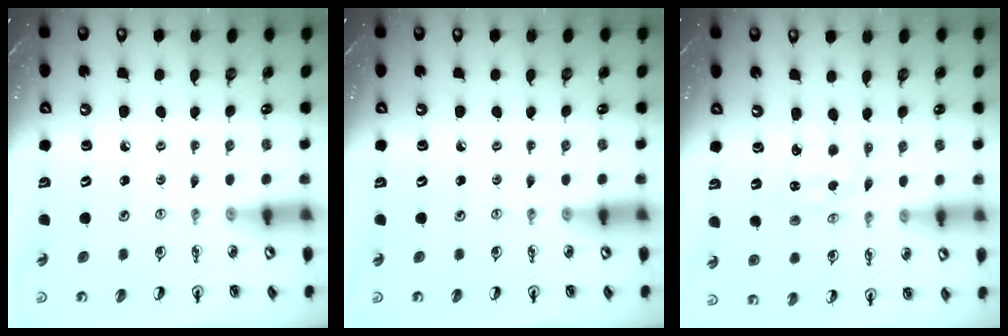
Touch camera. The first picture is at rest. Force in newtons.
{"total": 0.0}
{"total": 1.4, "press": 1.4, "slide": 0.0}